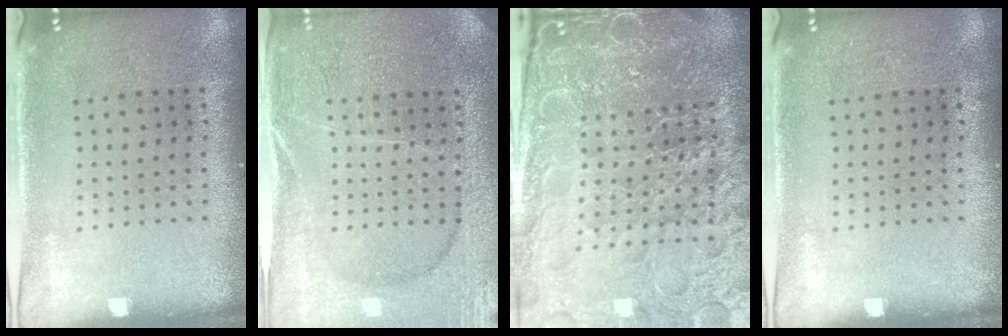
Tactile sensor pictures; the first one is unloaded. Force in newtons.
{"total": 3.4, "press": 3.4, "slide": 0.7}
{"total": 6.6, "press": 5.8, "slide": 3.1}
{"total": 0.0}